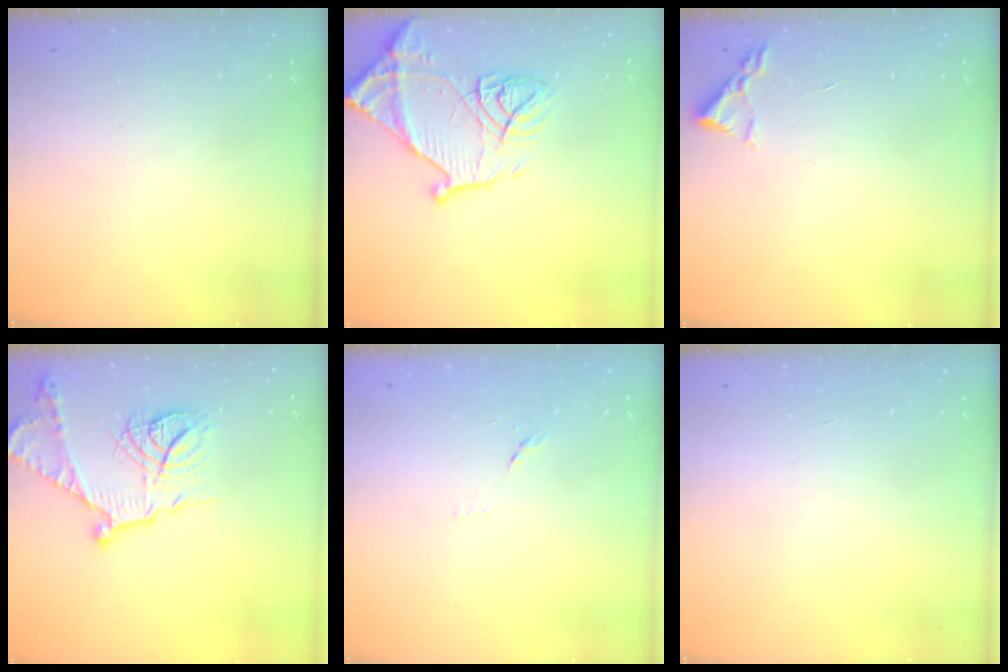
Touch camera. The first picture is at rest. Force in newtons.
{"total": 14.6, "press": 14.6, "slide": 1.0}
{"total": 2.2, "press": 2.2, "slide": 0.3}
{"total": 19.7, "press": 19.6, "slide": 1.7}
{"total": 7.6, "press": 7.6, "slide": 0.7}
{"total": 1.6, "press": 1.6, "slide": 0.1}